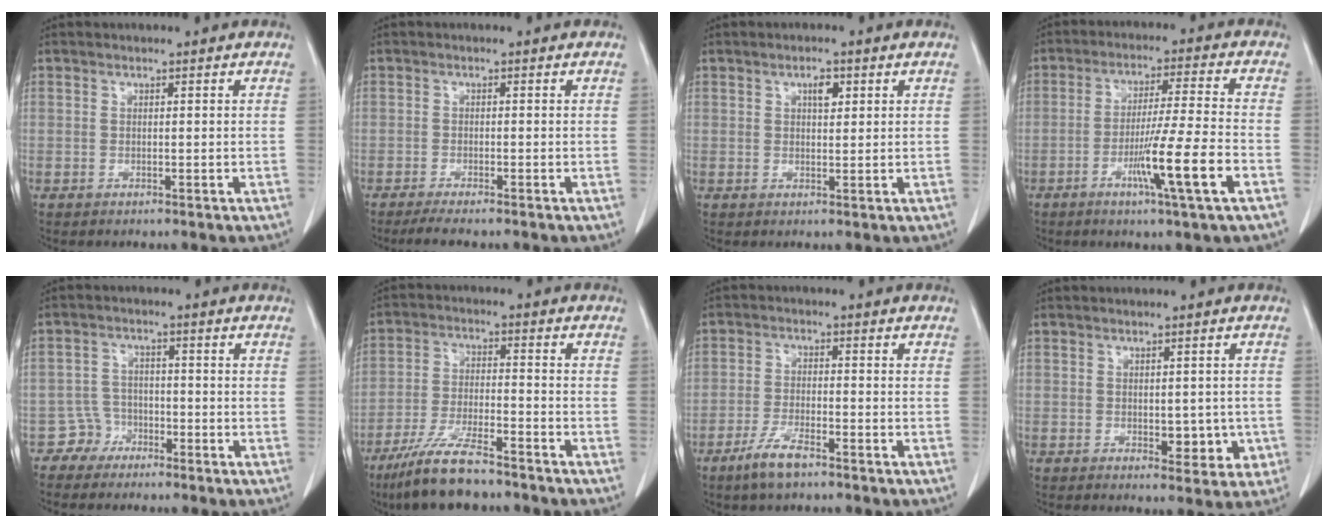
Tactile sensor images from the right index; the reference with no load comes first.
{"total": 3.8, "force": [-3.2, 0.2, 2.0], "torque": [-0.034, -0.009, -0.050]}
{"total": 2.2, "force": [1.0, 1.0, 1.7], "torque": [-0.027, -0.001, 0.016]}
{"total": 10.9, "force": [-4.4, -1.2, 9.9], "torque": [-0.174, -0.015, -0.079]}
{"total": 3.4, "force": [-2.4, 2.3, -0.6], "torque": [0.013, 0.012, -0.048]}
{"total": 10.7, "force": [-8.5, 1.7, 6.3], "torque": [-0.123, -0.028, -0.154]}
{"total": 5.4, "force": [-3.8, 1.1, 3.6], "torque": [-0.080, -0.006, -0.072]}
{"total": 4.7, "force": [-1.0, 2.7, 3.7], "torque": [-0.032, 0.002, -0.006]}